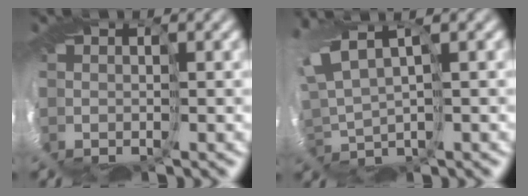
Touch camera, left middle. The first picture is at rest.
{"total": 2.2, "force": [1.5, -1.3, 0.8], "torque": [-0.039, 0.007, 0.027]}